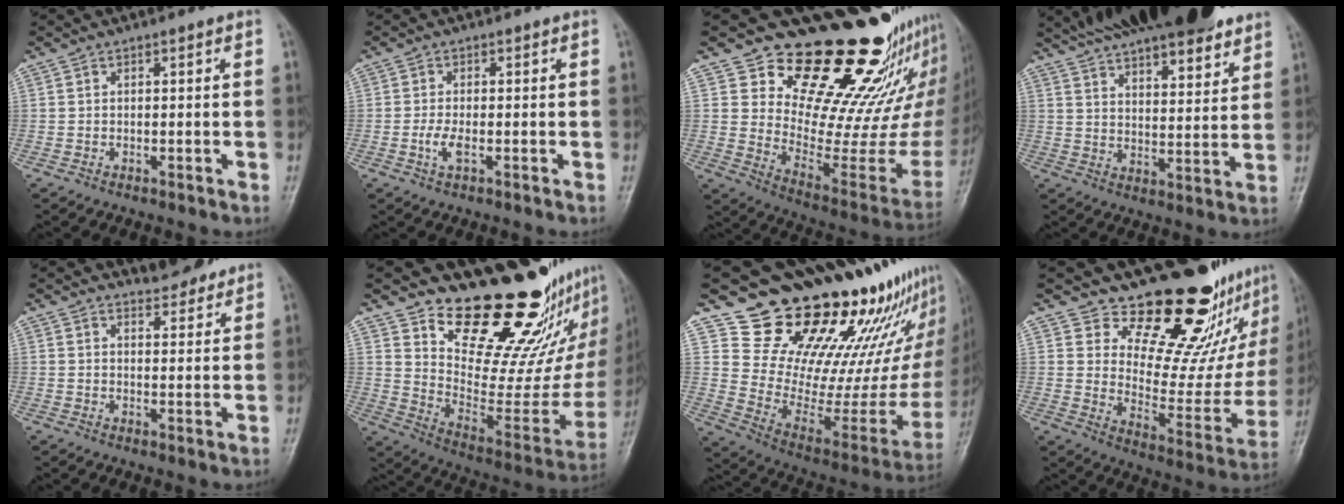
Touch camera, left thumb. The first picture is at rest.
{"total": 3.0, "force": [-0.7, 1.1, 2.7], "torque": [-0.059, 0.004, -0.015]}
{"total": 25.1, "force": [19.2, 8.6, 13.8], "torque": [-0.143, -0.159, 0.278]}
{"total": 21.3, "force": [16.0, 6.9, 12.2], "torque": [-0.162, -0.036, 0.245]}
{"total": 4.3, "force": [4.0, 1.3, 0.8], "torque": [0.003, -0.031, 0.058]}
{"total": 23.0, "force": [18.1, 7.8, 11.8], "torque": [-0.110, -0.151, 0.278]}
{"total": 27.3, "force": [22.5, 9.8, 12.0], "torque": [-0.128, -0.187, 0.323]}
{"total": 20.1, "force": [15.7, 7.8, 9.7], "torque": [-0.074, -0.135, 0.220]}